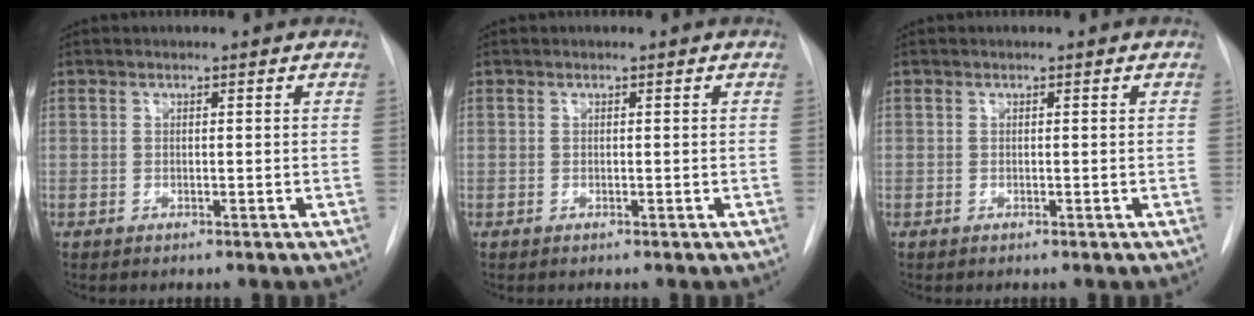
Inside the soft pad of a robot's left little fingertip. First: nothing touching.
{"total": 0.0}
{"total": 0.0}